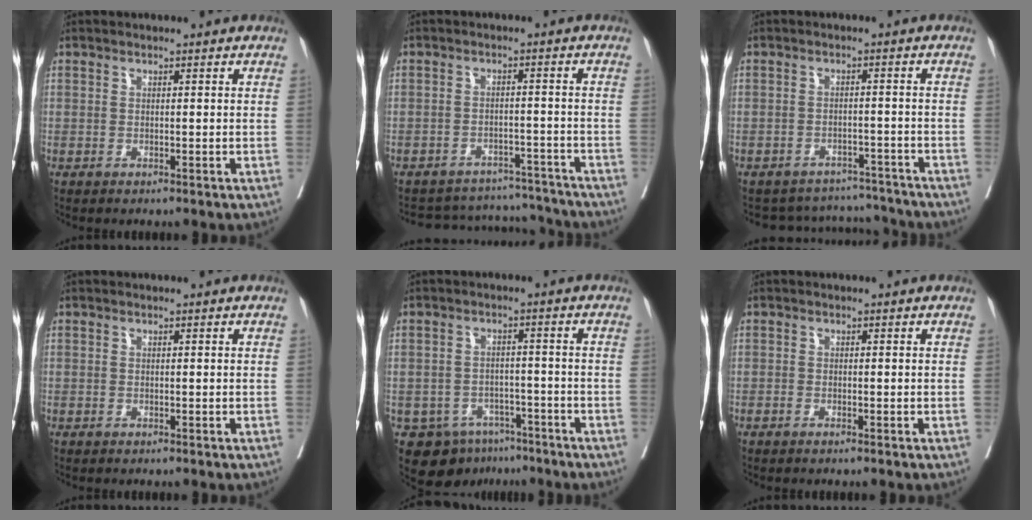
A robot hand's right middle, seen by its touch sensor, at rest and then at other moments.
{"total": 9.9, "force": [-9.7, 2.2, -0.3], "torque": [0.012, 0.029, -0.121]}
{"total": 7.8, "force": [-7.6, 1.8, -0.9], "torque": [0.018, 0.029, -0.093]}
{"total": 0.0}
{"total": 7.8, "force": [-5.2, 5.4, 2.1], "torque": [-0.026, 0.010, -0.069]}
{"total": 0.6, "force": [-0.5, 0.0, 0.4], "torque": [-0.009, -0.002, -0.008]}